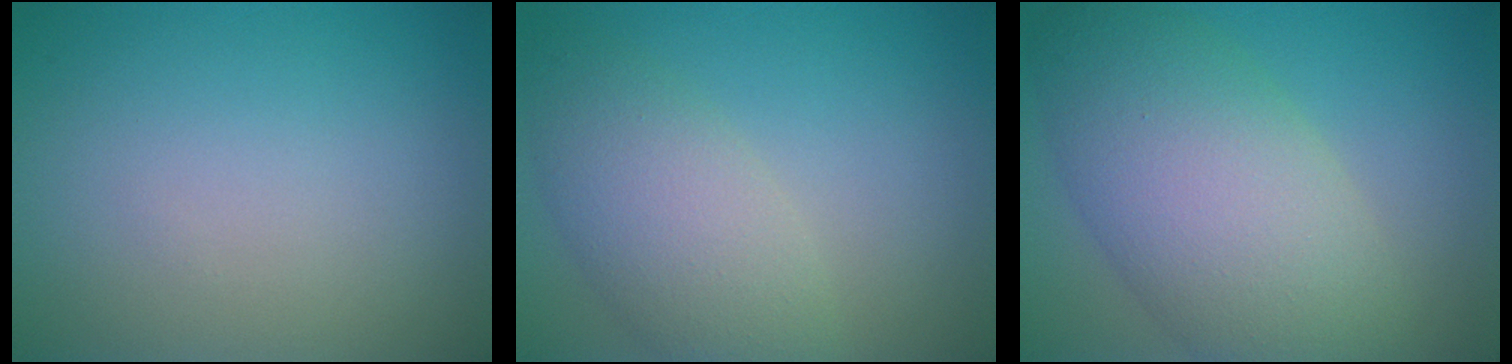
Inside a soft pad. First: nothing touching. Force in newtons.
{"total": 5.0, "press": 5.0, "slide": 0.3}
{"total": 9.6, "press": 9.6, "slide": 0.7}